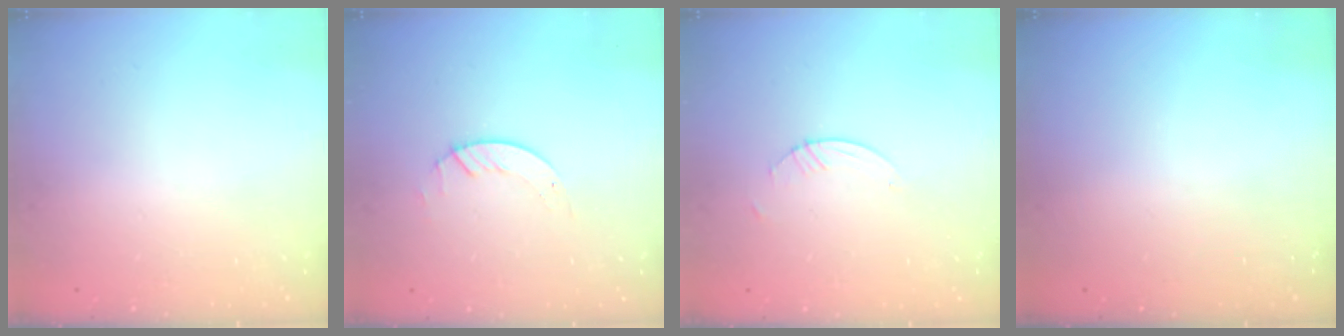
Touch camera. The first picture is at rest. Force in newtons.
{"total": 1.2, "press": 1.1, "slide": 0.2}
{"total": 0.8, "press": 0.8, "slide": 0.2}
{"total": 0.0}